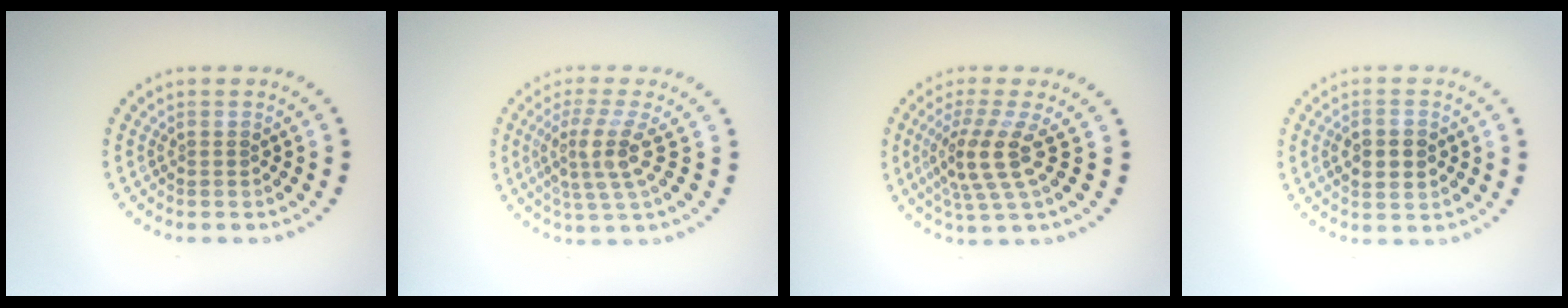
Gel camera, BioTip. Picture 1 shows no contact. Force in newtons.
{"total": 3.8, "press": 2.8, "slide": 2.6}
{"total": 3.9, "press": 2.9, "slide": 2.7}
{"total": 3.6, "press": 3.6, "slide": 0.1}